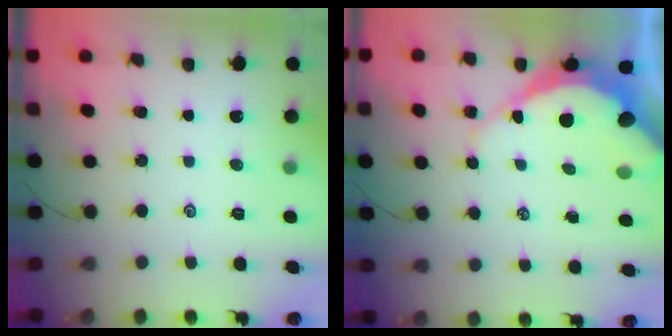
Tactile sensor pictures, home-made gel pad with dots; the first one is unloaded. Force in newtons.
{"total": 12.2, "press": 12.1, "slide": 1.6}